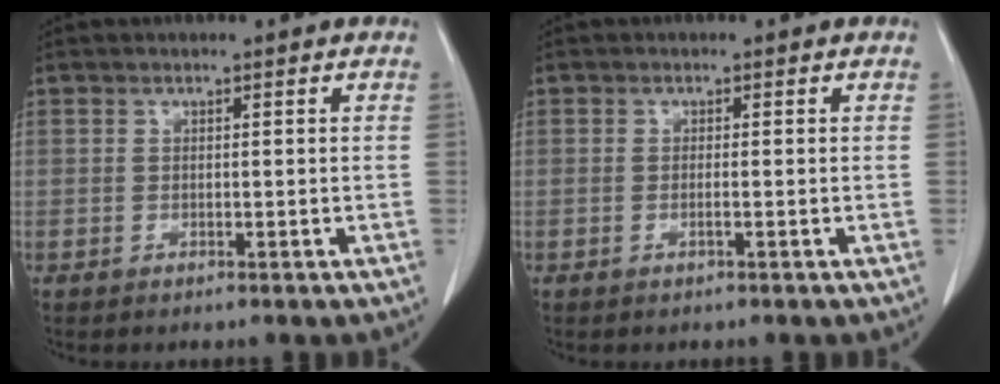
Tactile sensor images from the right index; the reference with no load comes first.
{"total": 0.7, "force": [-0.3, -0.1, 0.6], "torque": [-0.014, 0.000, -0.006]}